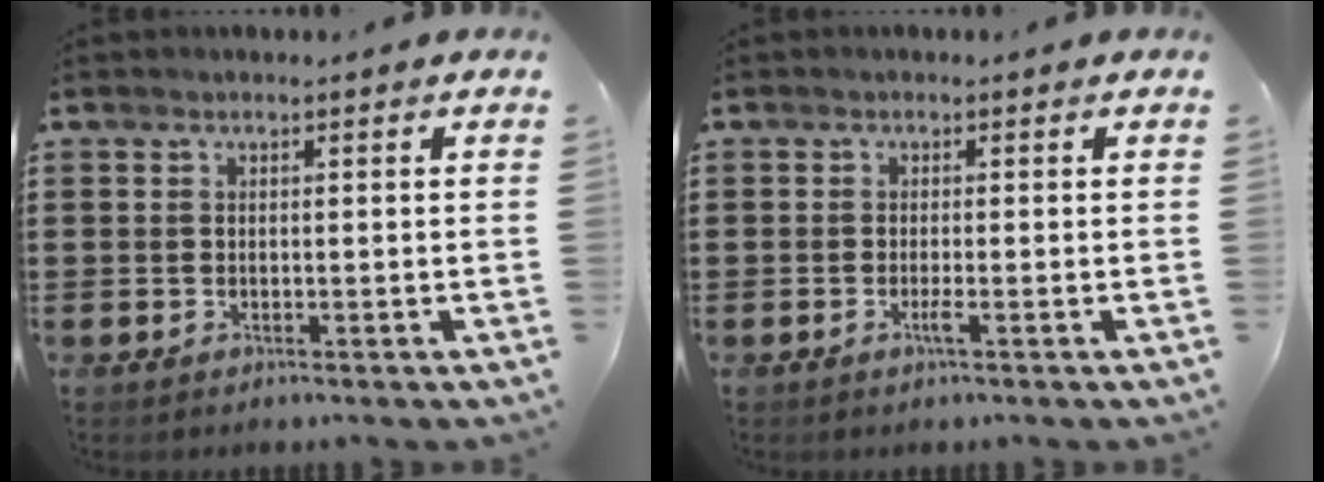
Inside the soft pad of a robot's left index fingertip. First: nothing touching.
{"total": 1.5, "force": [-0.6, -0.1, 1.3], "torque": [-0.030, -0.008, -0.012]}